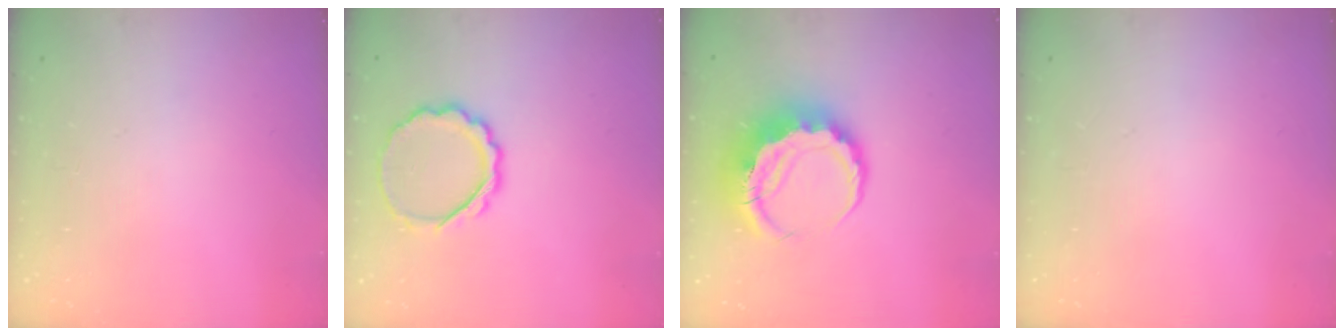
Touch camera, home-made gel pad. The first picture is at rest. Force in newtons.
{"total": 8.7, "press": 8.6, "slide": 1.0}
{"total": 8.8, "press": 8.6, "slide": 1.9}
{"total": 0.0}